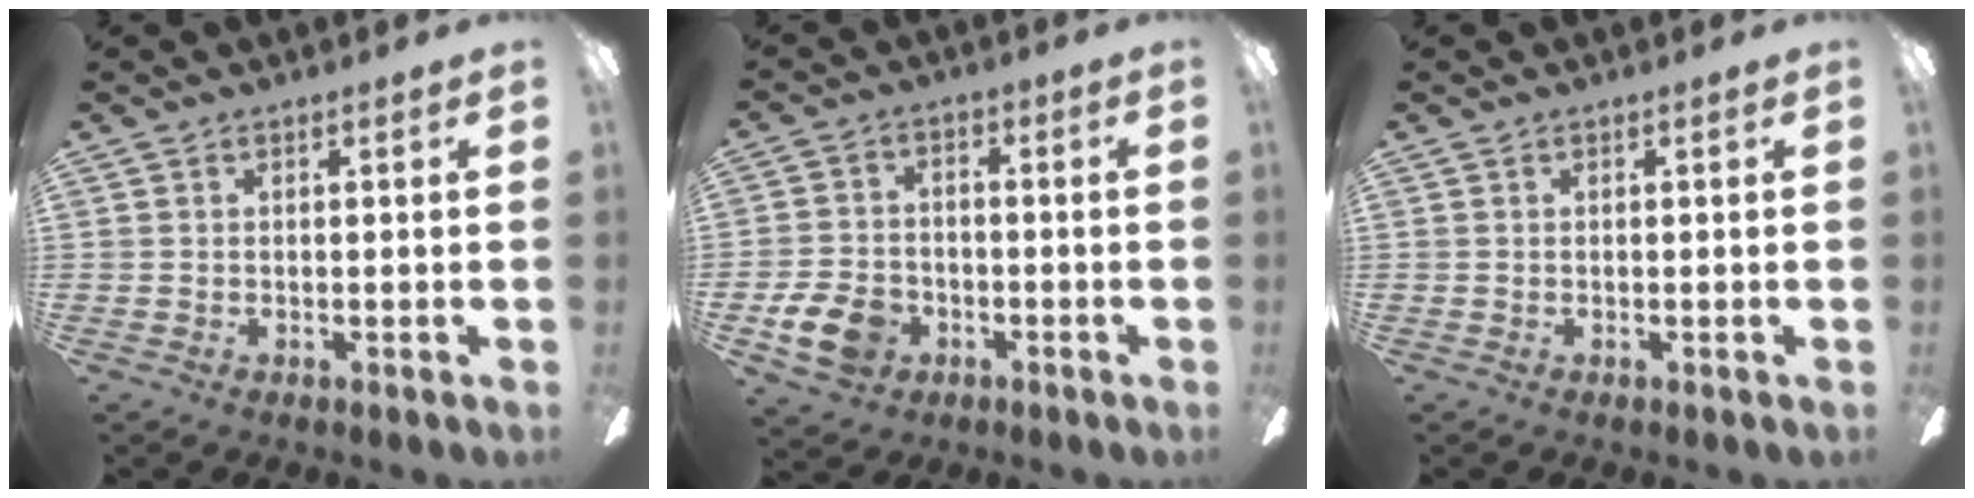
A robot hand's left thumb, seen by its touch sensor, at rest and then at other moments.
{"total": 9.6, "force": [-4.2, 7.0, 5.0], "torque": [-0.115, 0.024, -0.078]}
{"total": 0.0}